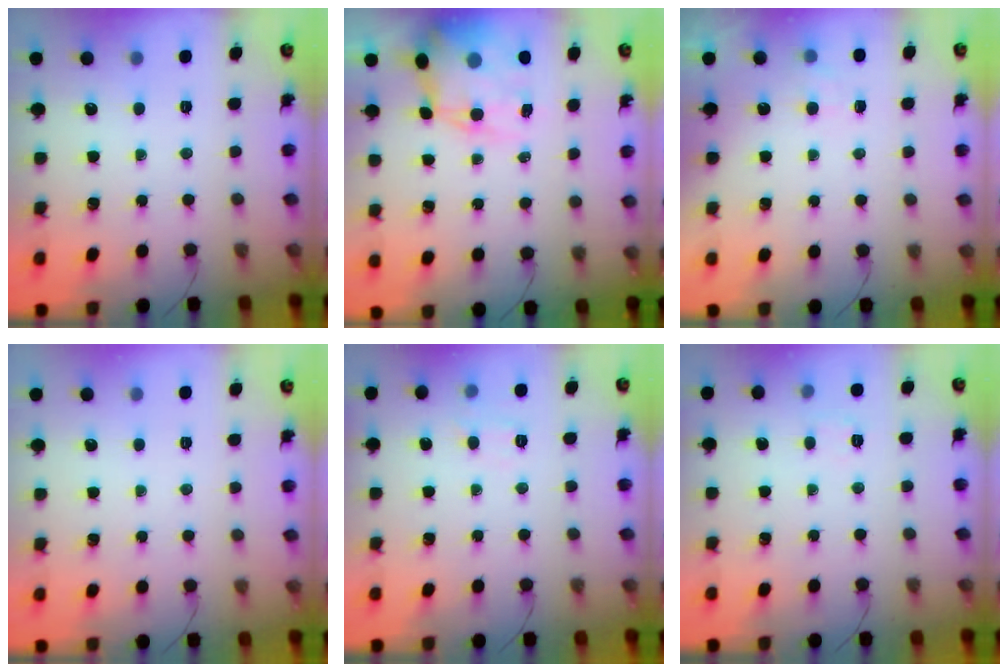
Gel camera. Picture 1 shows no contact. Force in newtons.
{"total": 13.9, "press": 13.6, "slide": 3.2}
{"total": 5.1, "press": 4.9, "slide": 1.3}
{"total": 0.0}
{"total": 5.9, "press": 5.7, "slide": 1.5}
{"total": 4.9, "press": 4.7, "slide": 1.2}